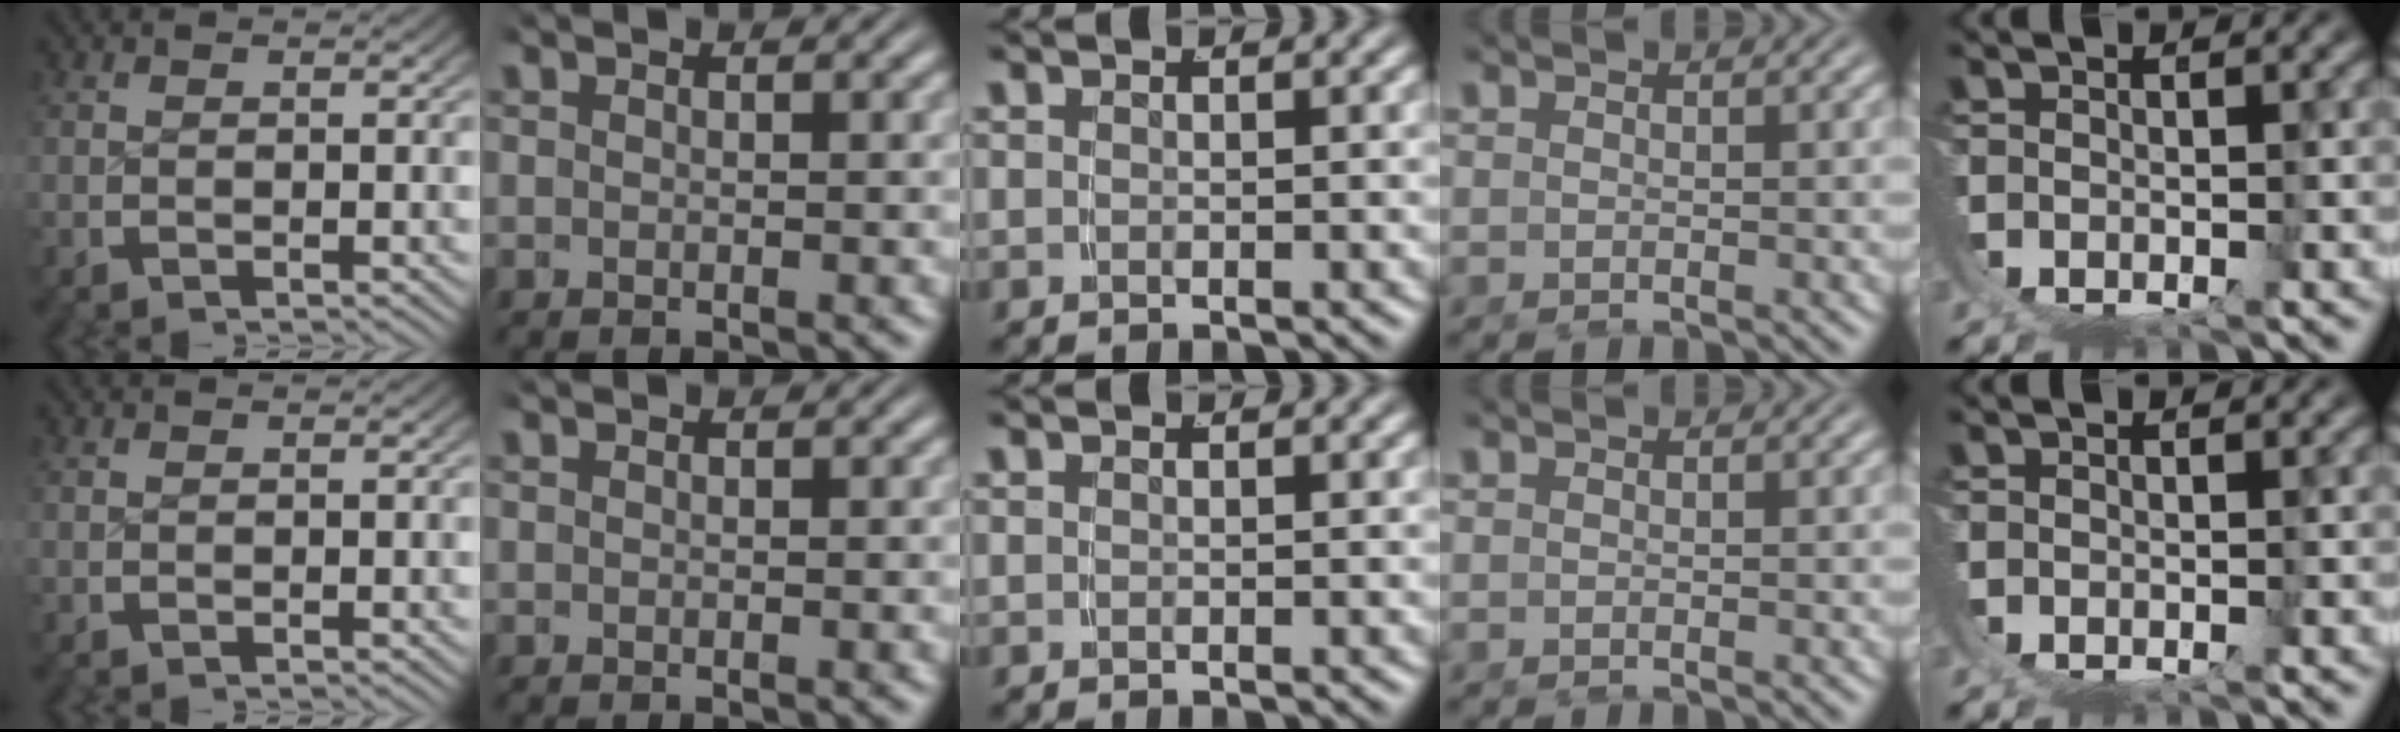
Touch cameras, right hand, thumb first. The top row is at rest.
{}